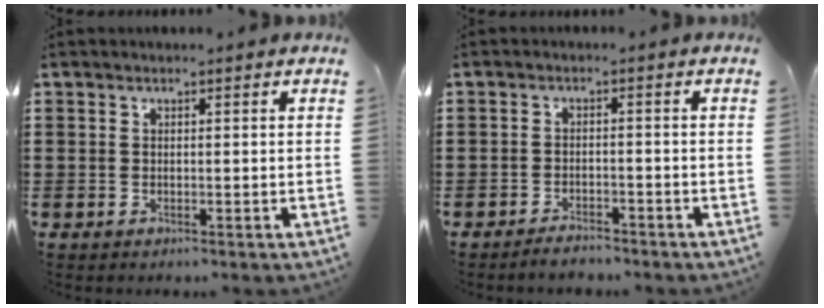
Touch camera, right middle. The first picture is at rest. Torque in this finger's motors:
{"motor_torque": [-0.02, 0.02, -0.10, 0.00]}